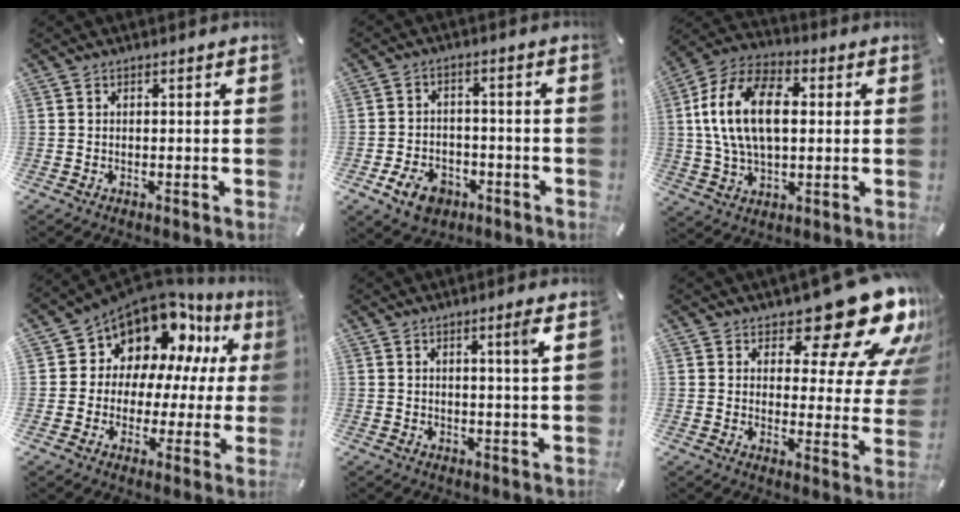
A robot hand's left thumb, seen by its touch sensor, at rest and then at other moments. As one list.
[{"total": 7.7, "force": [-4.0, 5.4, 3.7], "torque": [-0.077, 0.023, -0.073]}, {"total": 16.2, "force": [2.1, 10.0, 12.6], "torque": [-0.283, 0.011, 0.034]}, {"total": 12.3, "force": [8.6, 8.0, 3.5], "torque": [-0.072, -0.078, 0.160]}, {"total": 3.4, "force": [1.4, -0.4, 3.1], "torque": [-0.060, -0.004, 0.021]}, {"total": 19.7, "force": [13.4, 7.8, 12.1], "torque": [-0.148, -0.098, 0.221]}]